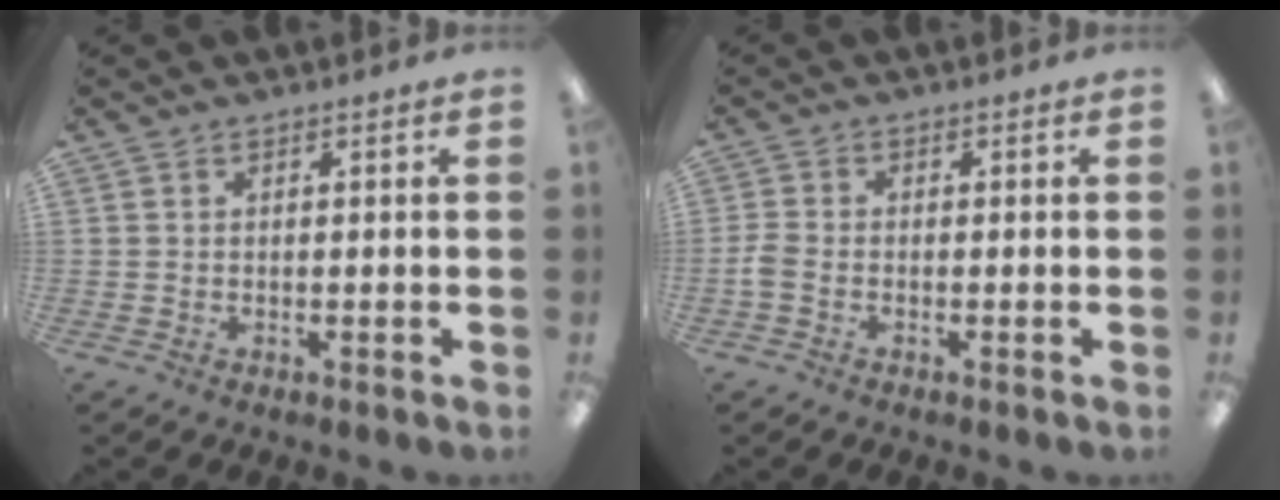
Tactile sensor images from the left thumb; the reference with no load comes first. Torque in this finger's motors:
{"motor_torque": [-0.03, 0.04, 0.00, -0.04, 0.00]}